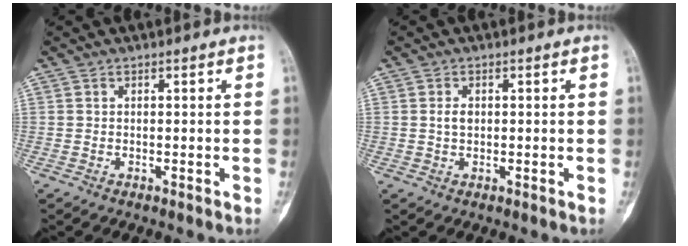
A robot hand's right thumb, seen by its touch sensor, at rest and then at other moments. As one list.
[{"total": 1.7, "force": [0.2, 1.2, 1.3], "torque": [-0.021, 0.002, 0.004]}]